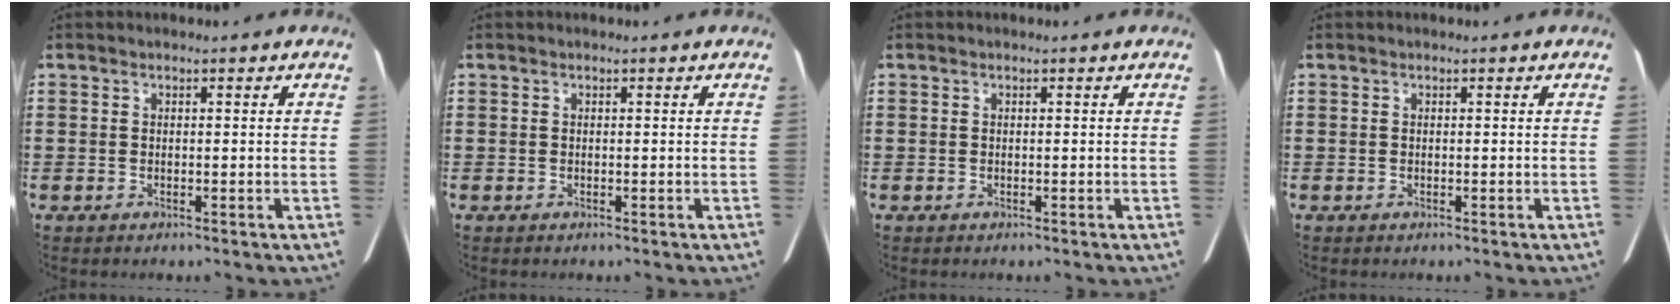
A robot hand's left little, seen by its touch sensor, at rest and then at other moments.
{"total": 0.0}
{"total": 0.0}
{"total": 0.0}